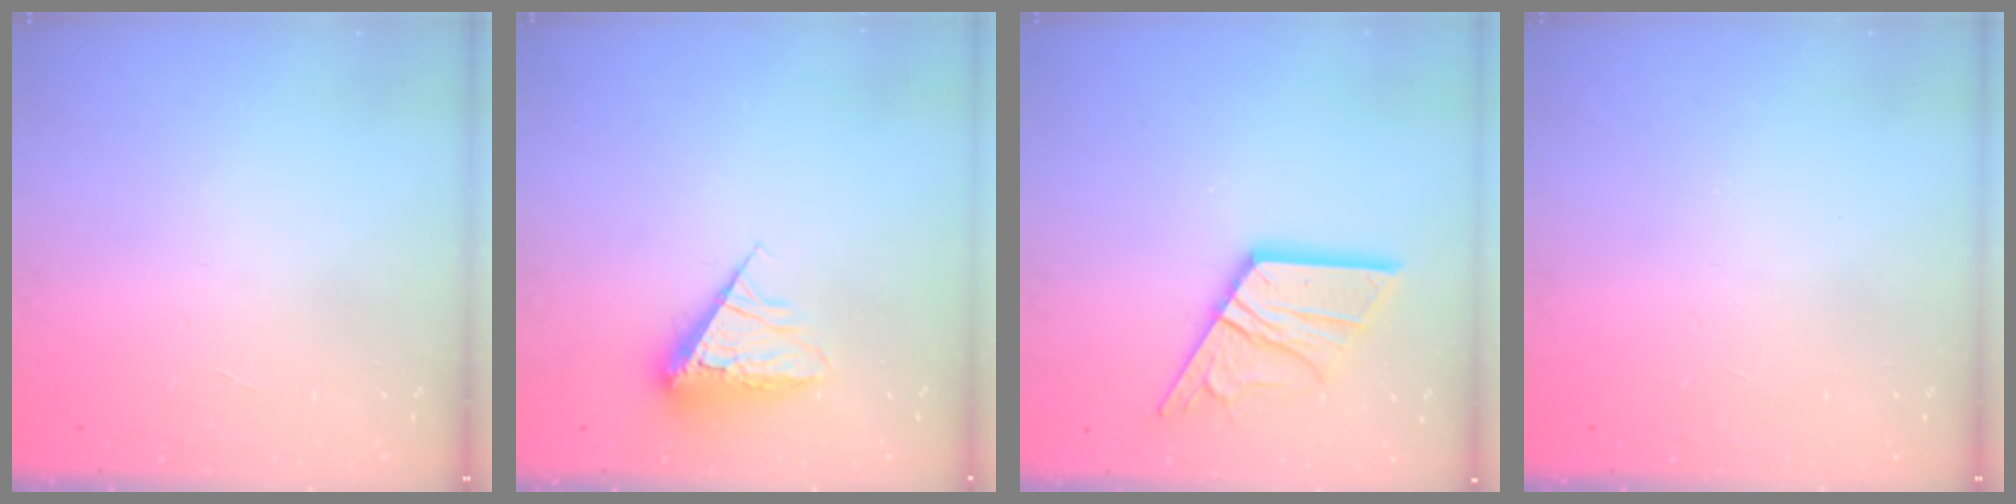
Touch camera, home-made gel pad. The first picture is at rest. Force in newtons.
{"total": 9.4, "press": 9.3, "slide": 1.1}
{"total": 15.9, "press": 15.9, "slide": 1.4}
{"total": 0.0}